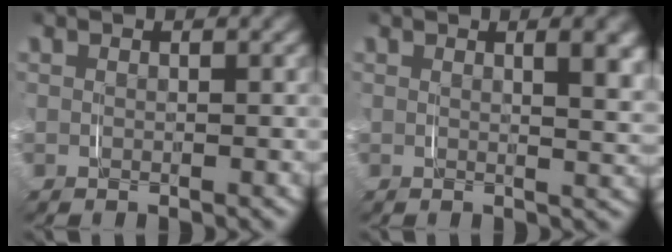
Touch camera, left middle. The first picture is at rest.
{"total": 2.7, "force": [1.2, 0.3, 2.3], "torque": [-0.029, -0.004, 0.020]}